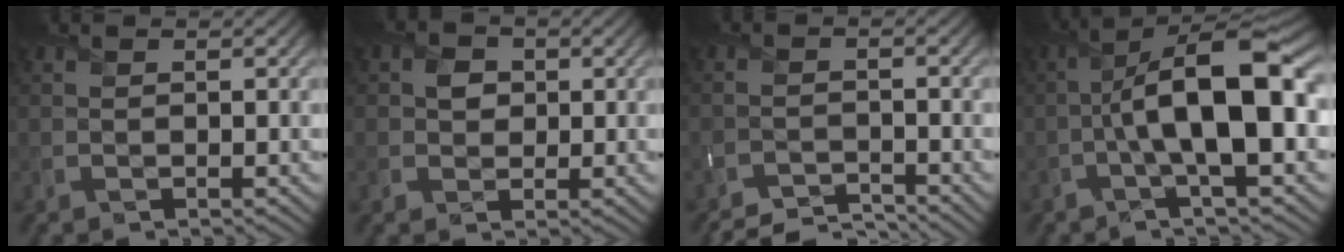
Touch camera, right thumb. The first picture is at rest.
{"total": 2.7, "force": [0.4, 2.5, 1.1], "torque": [-0.023, -0.001, 0.000]}
{"total": 4.6, "force": [-4.4, 0.5, 0.9], "torque": [-0.017, -0.006, -0.081]}
{"total": 13.2, "force": [-1.2, 4.3, 12.4], "torque": [-0.213, 0.011, -0.026]}